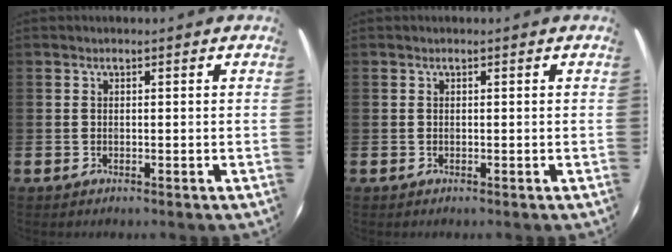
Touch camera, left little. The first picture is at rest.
{"total": 0.0}